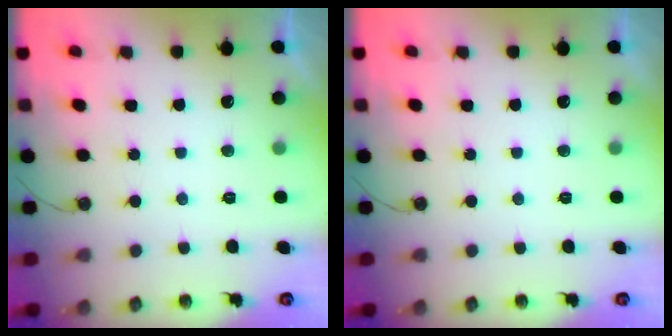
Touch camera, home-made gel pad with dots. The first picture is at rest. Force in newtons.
{"total": 0.0}